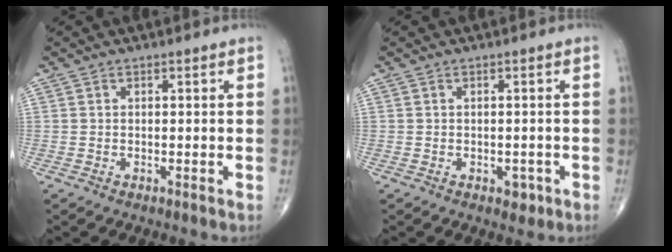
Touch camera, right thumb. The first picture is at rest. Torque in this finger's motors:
{"motor_torque": [1.55, 0.68, -0.24, -0.28, -0.02]}